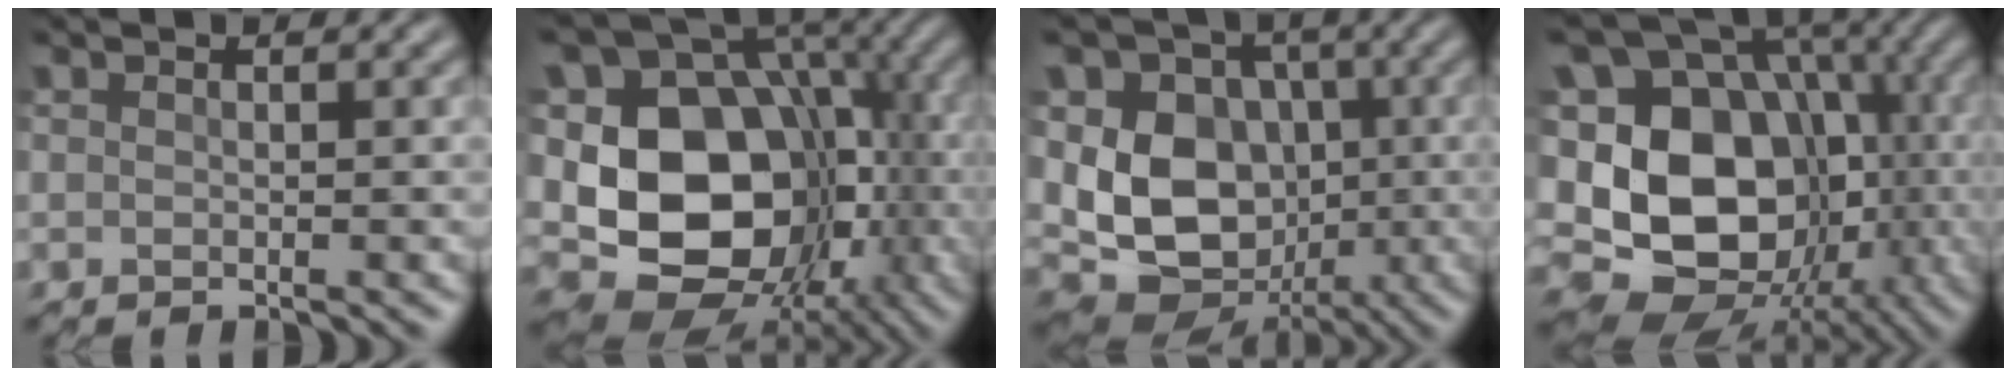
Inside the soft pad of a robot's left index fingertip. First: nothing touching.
{"total": 16.6, "force": [-2.7, 12.4, 10.7], "torque": [-0.173, -0.014, -0.038]}
{"total": 12.3, "force": [-1.0, 9.7, 7.5], "torque": [-0.130, -0.007, -0.034]}
{"total": 19.9, "force": [-2.7, 15.6, 12.0], "torque": [-0.218, 0.003, -0.051]}